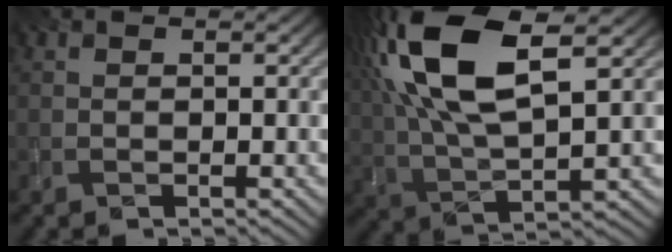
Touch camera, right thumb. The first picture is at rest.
{"total": 15.6, "force": [6.1, 6.3, 12.9], "torque": [-0.299, 0.023, 0.112]}